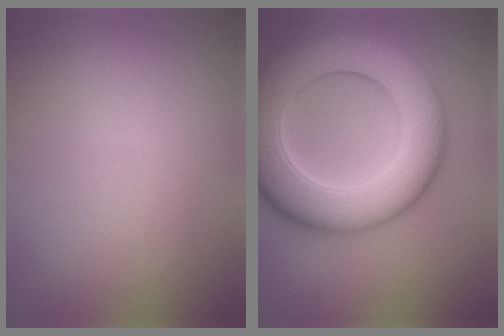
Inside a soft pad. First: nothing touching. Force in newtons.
{"total": 12.7, "press": 12.7, "slide": 0.3}